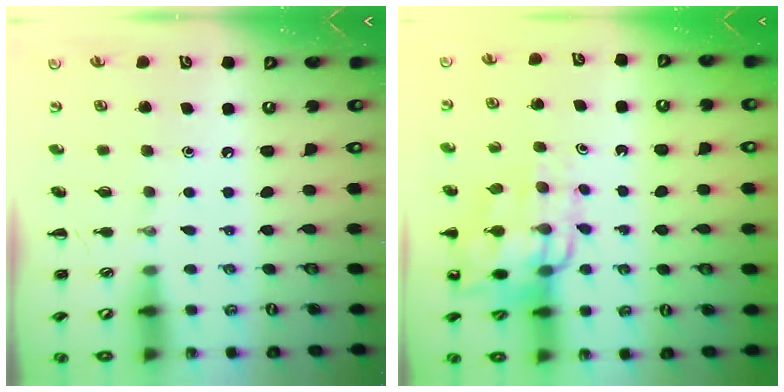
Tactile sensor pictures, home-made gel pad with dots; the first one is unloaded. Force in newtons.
{"total": 12.5, "press": 12.2, "slide": 2.5}